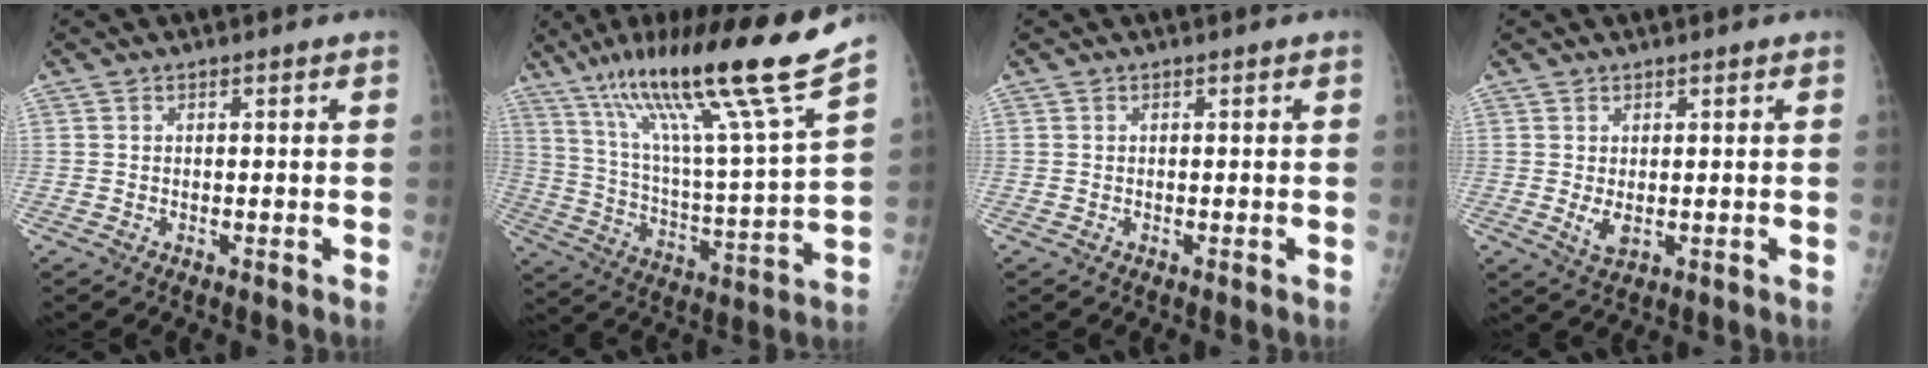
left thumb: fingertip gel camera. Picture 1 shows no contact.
{"total": 22.9, "force": [16.0, -0.4, 16.3], "torque": [-0.250, -0.074, 0.277]}
{"total": 0.0}
{"total": 2.9, "force": [0.3, 1.6, 2.5], "torque": [-0.040, -0.009, 0.012]}